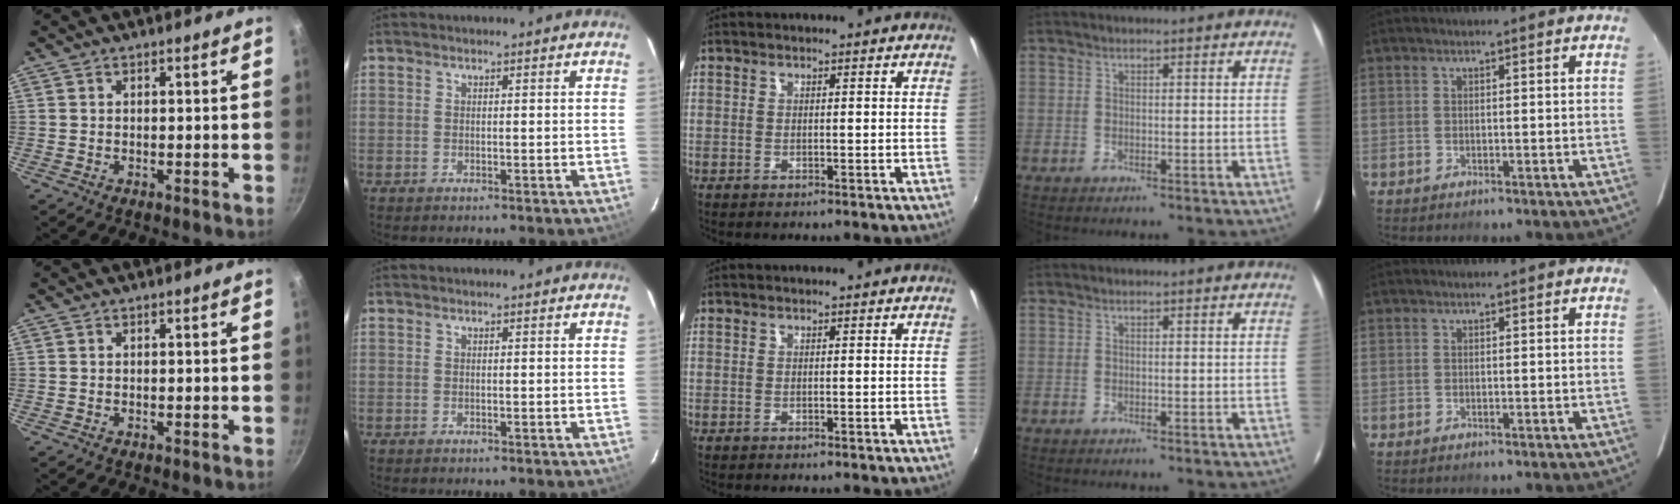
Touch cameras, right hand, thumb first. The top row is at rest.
{}